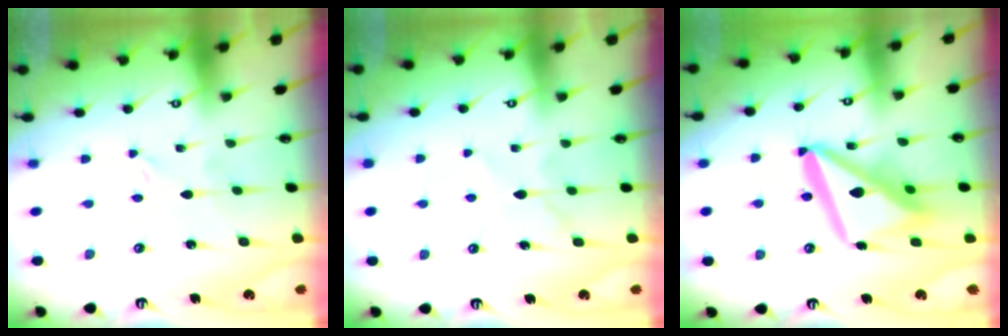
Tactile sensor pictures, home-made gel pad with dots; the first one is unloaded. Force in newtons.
{"total": 6.9, "press": 6.8, "slide": 0.7}
{"total": 18.2, "press": 18.1, "slide": 1.9}